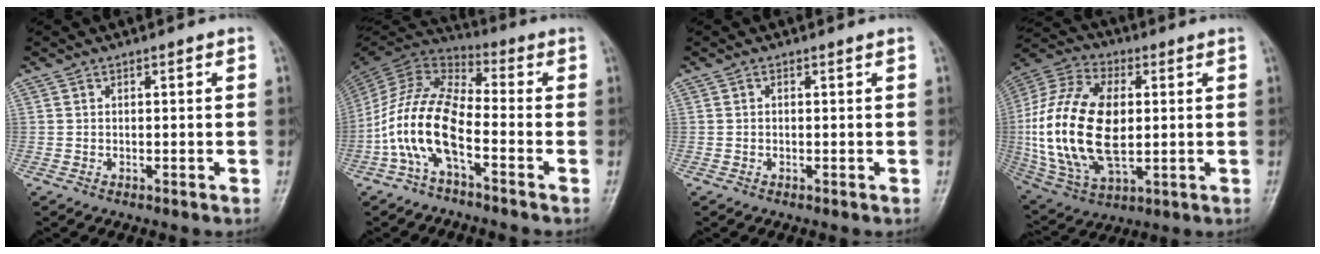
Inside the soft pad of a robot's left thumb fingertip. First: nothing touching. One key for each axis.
{"total": 13.2, "fx": -4.8, "fy": 5.6, "fz": 11.0, "tx": -0.231, "ty": 0.048, "tz": -0.103}
{"total": 0.0}
{"total": 23.0, "fx": 0.7, "fy": 12.6, "fz": 19.2, "tx": -0.402, "ty": -0.004, "tz": 0.017}